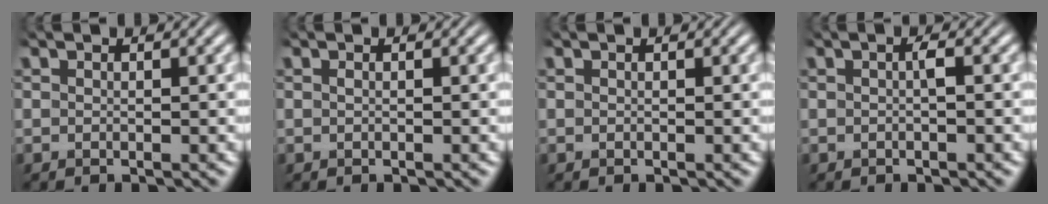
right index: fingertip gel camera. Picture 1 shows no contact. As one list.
[{"total": 0.0}, {"total": 0.0}, {"total": 0.8, "force": [0.0, 0.2, 0.7], "torque": [-0.012, 0.003, -0.001]}]